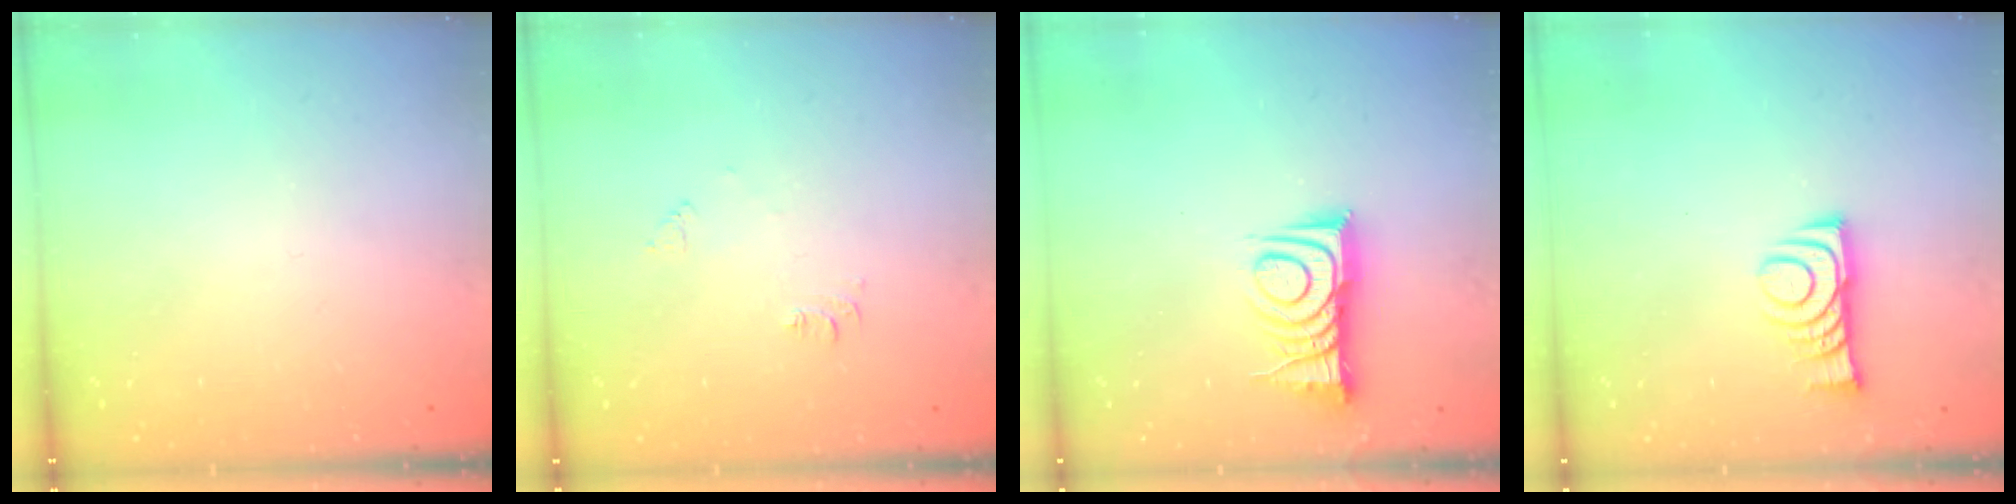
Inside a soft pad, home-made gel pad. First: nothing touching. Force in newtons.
{"total": 5.2, "press": 5.1, "slide": 0.8}
{"total": 10.1, "press": 10.1, "slide": 0.3}
{"total": 9.8, "press": 9.8, "slide": 0.5}